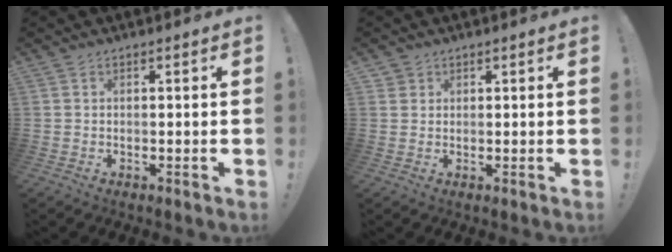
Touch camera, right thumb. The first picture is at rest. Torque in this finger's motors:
{"motor_torque": [-0.16, 0.19, -0.04, 0.13, -0.01]}